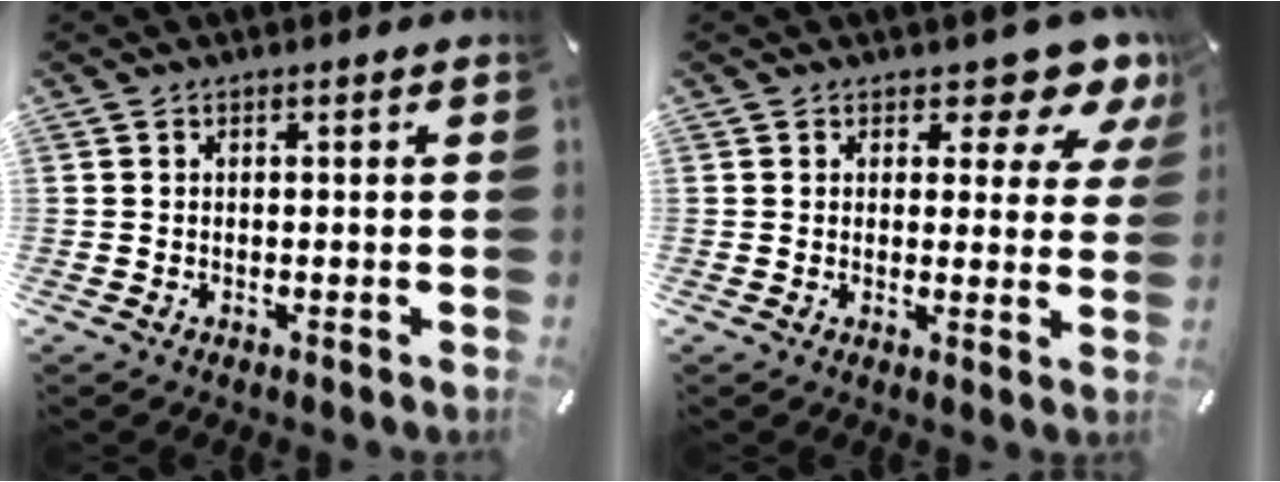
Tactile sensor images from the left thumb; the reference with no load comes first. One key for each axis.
{"total": 8.0, "fx": 5.9, "fy": 3.6, "fz": 4.1, "tx": -0.035, "ty": -0.051, "tz": 0.096}